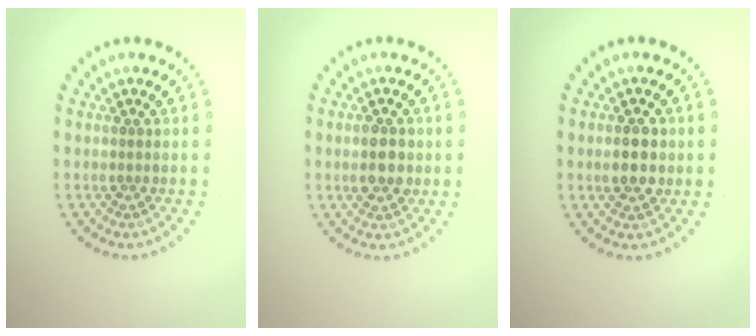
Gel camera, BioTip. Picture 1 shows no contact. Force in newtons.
{"total": 2.9, "press": 2.9, "slide": 0.2}
{"total": 2.3, "press": 2.3, "slide": 0.1}